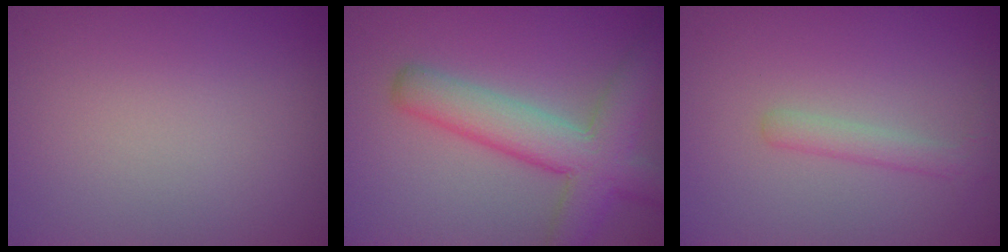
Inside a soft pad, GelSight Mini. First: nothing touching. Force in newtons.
{"total": 6.5, "press": 6.5, "slide": 0.3}
{"total": 1.6, "press": 1.6, "slide": 0.0}